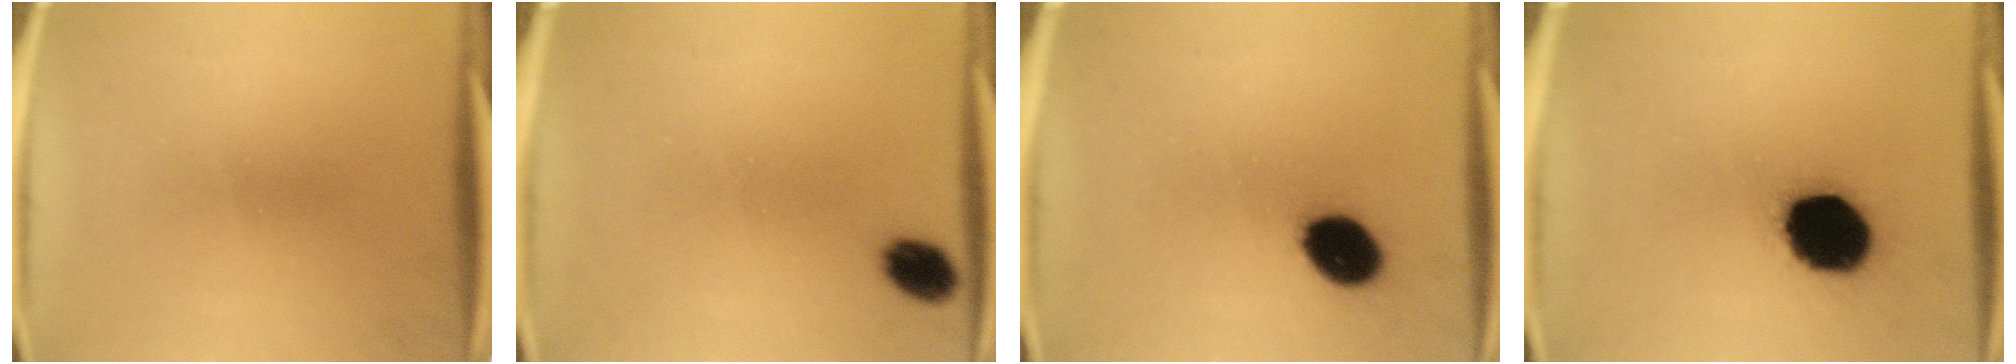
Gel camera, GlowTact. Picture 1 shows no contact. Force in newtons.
{"total": 4.7}
{"total": 9.8}
{"total": 18.9}